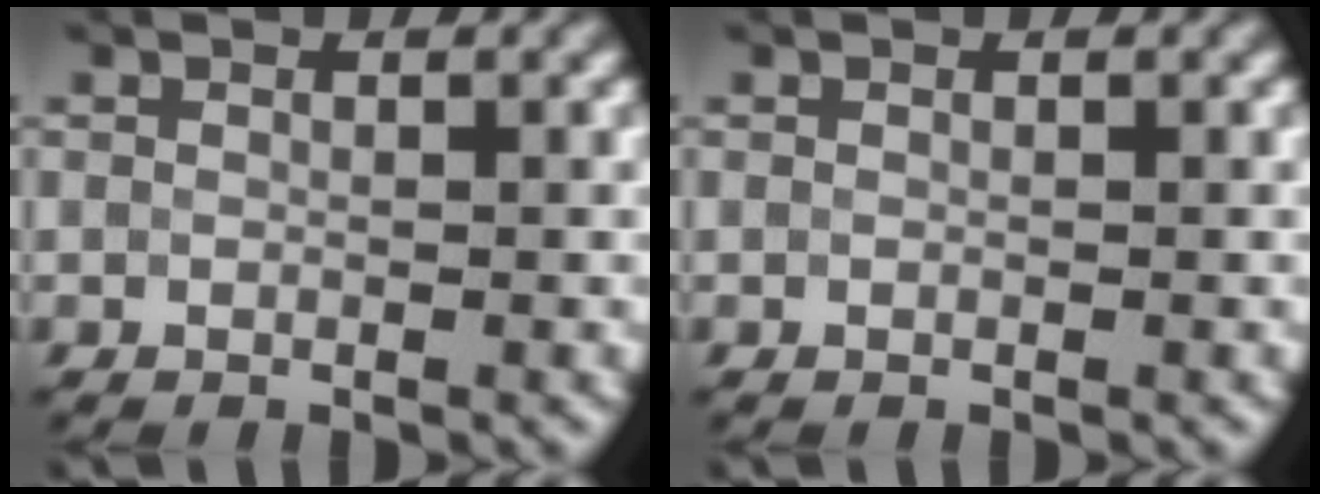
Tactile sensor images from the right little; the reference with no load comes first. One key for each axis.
{"total": 0.0}